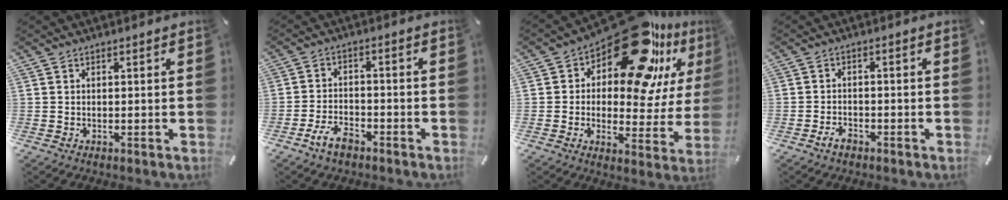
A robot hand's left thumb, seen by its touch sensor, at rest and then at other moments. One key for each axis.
{"total": 6.6, "fx": -4.3, "fy": 3.3, "fz": 3.7, "tx": -0.080, "ty": 0.019, "tz": -0.082}
{"total": 23.3, "fx": 14.1, "fy": 10.7, "fz": 15.0, "tx": -0.208, "ty": -0.097, "tz": 0.238}
{"total": 3.2, "fx": -2.2, "fy": 1.7, "fz": 1.7, "tx": -0.036, "ty": 0.010, "tz": -0.044}